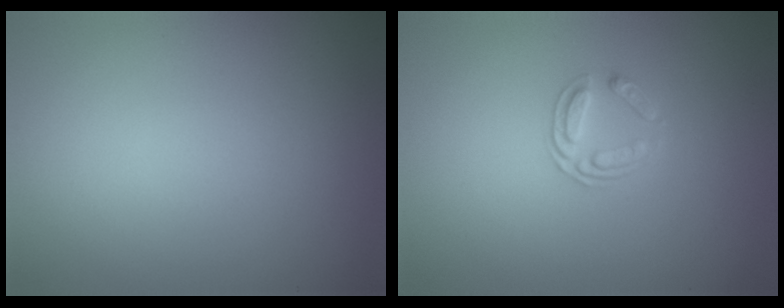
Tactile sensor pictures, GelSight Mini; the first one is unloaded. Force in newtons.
{"total": 1.7, "press": 1.3, "slide": 1.1}